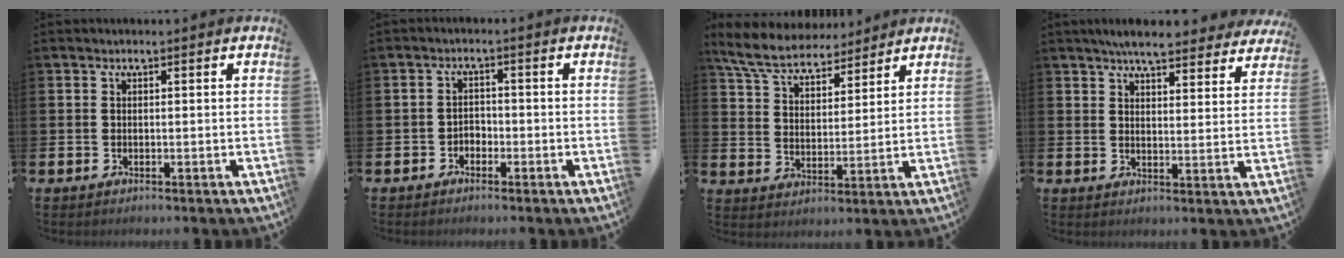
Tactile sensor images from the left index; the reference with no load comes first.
{"total": 1.7, "force": [-1.3, 1.0, 0.2], "torque": [-0.011, 0.004, -0.029]}
{"total": 7.2, "force": [6.7, 2.0, 1.6], "torque": [-0.065, -0.030, 0.123]}
{"total": 6.1, "force": [5.8, 0.9, 1.8], "torque": [-0.039, -0.029, 0.102]}